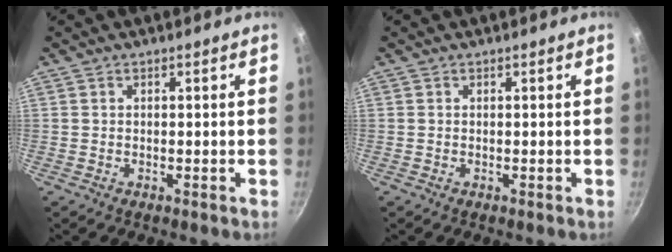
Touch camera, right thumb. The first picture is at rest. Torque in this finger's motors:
{"motor_torque": [0.04, -0.08, 0.30, -0.02, 0.05]}